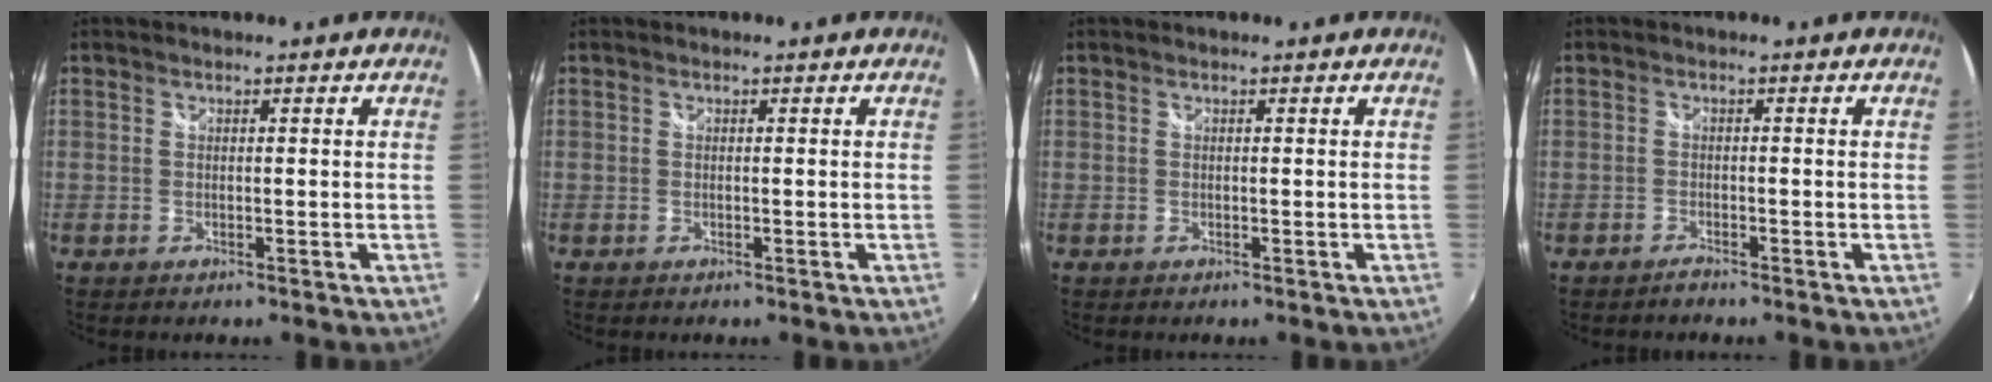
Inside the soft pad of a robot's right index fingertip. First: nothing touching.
{"total": 0.0}
{"total": 0.0}
{"total": 1.2, "force": [-1.2, 0.2, 0.3], "torque": [-0.008, -0.002, -0.023]}